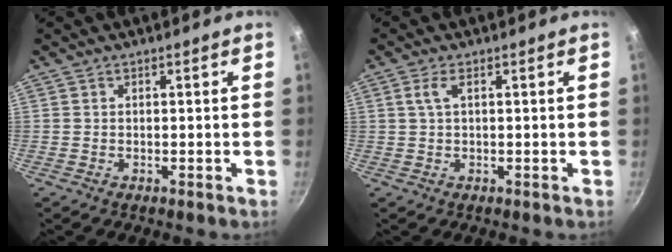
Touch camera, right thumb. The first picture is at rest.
{"total": 2.2, "force": [0.7, 0.9, 2.0], "torque": [-0.052, 0.009, 0.016]}